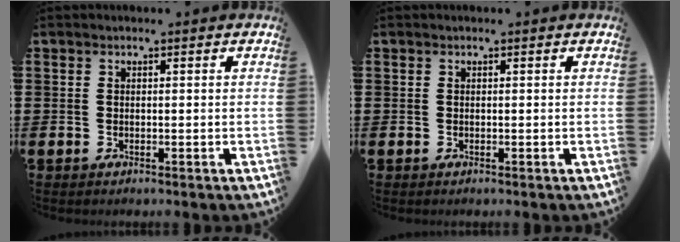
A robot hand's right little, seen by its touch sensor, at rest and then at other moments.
{"total": 0.0}